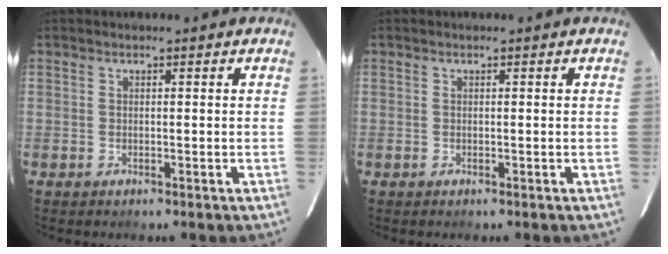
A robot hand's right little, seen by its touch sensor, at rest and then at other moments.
{"total": 0.0}